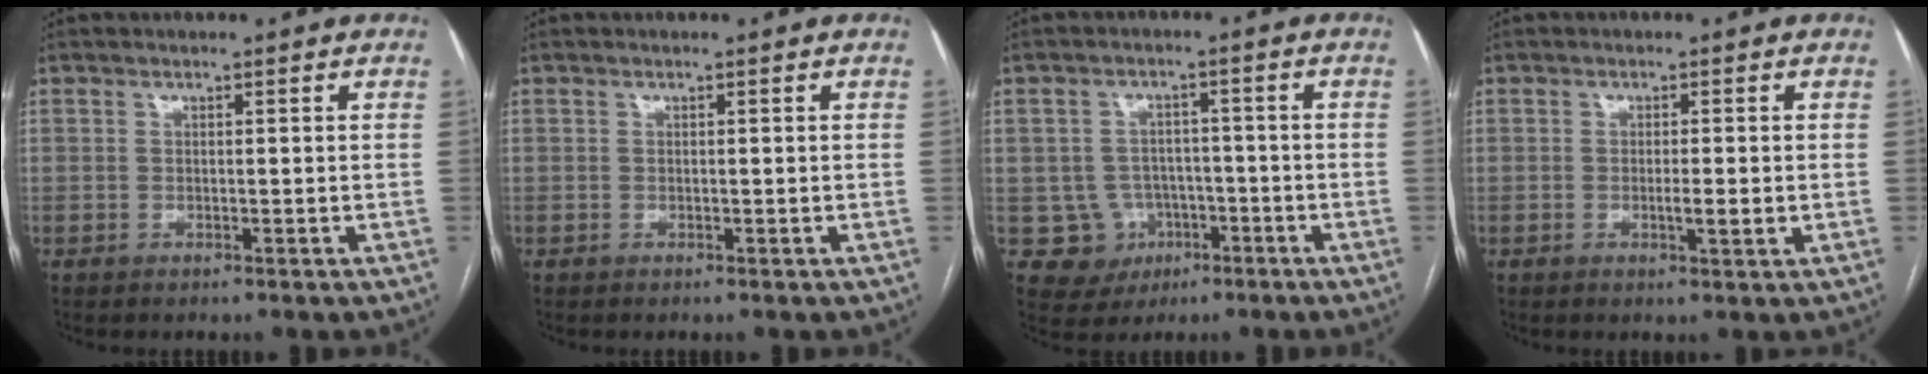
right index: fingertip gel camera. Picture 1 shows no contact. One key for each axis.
{"total": 0.0}
{"total": 6.7, "fx": -1.8, "fy": 6.4, "fz": 0.8, "tx": -0.008, "ty": 0.011, "tz": -0.015}
{"total": 2.3, "fx": -0.4, "fy": 0.2, "fz": 2.2, "tx": -0.037, "ty": -0.004, "tz": -0.006}